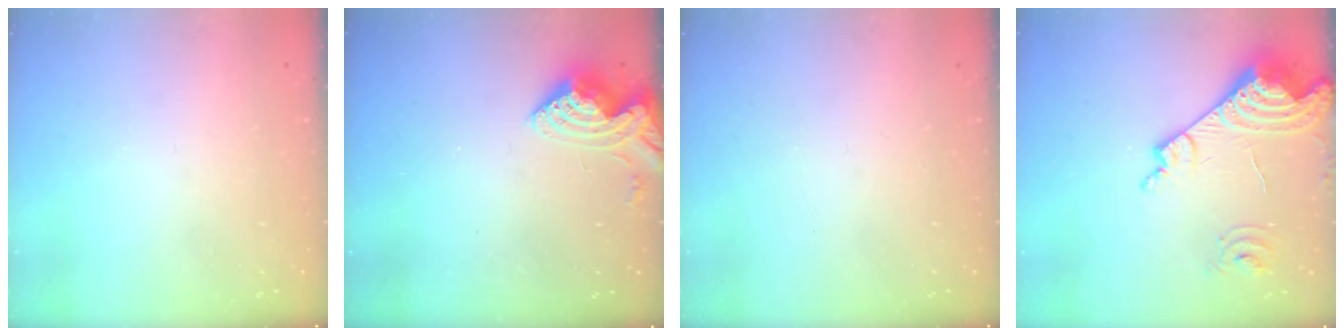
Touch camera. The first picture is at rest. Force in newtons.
{"total": 8.9, "press": 8.8, "slide": 0.8}
{"total": 0.0}
{"total": 18.6, "press": 18.5, "slide": 1.9}